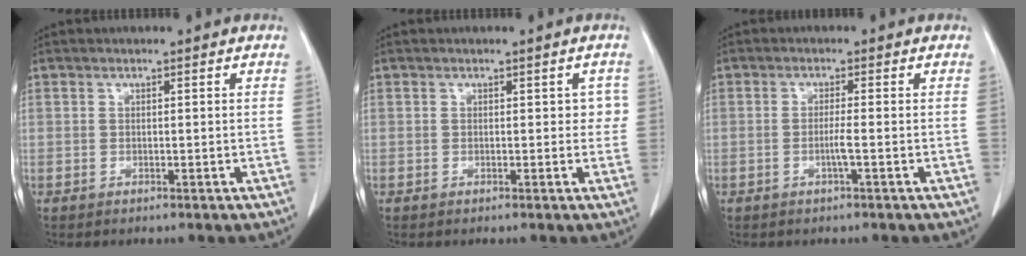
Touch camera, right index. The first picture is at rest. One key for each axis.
{"total": 2.1, "fx": 0.5, "fy": 1.5, "fz": 1.3, "tx": -0.002, "ty": 0.012, "tz": 0.003}
{"total": 2.0, "fx": -0.6, "fy": -0.3, "fz": 1.8, "tx": -0.036, "ty": -0.001, "tz": -0.013}